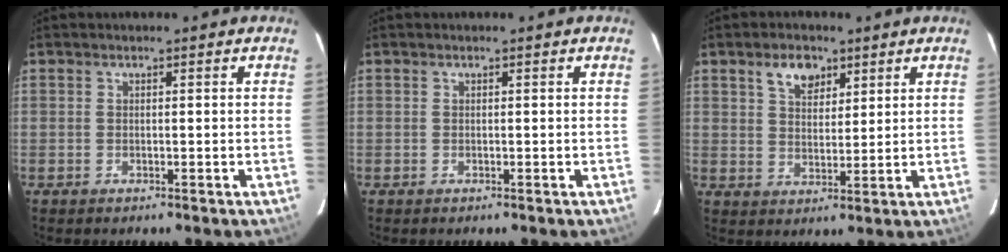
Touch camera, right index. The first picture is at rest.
{"total": 0.0}
{"total": 5.8, "force": [3.4, 3.4, 3.2], "torque": [-0.047, 0.007, 0.062]}